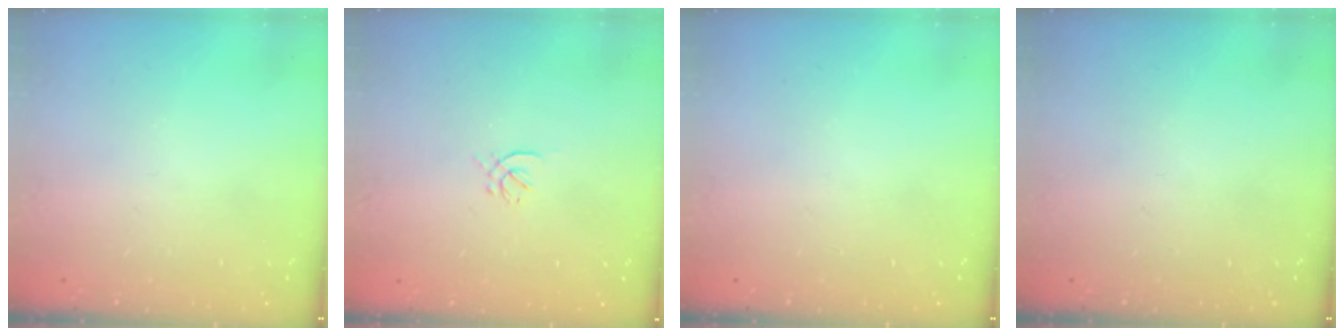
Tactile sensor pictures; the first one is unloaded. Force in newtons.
{"total": 0.7, "press": 0.5, "slide": 0.5}
{"total": 0.0}
{"total": 0.0}